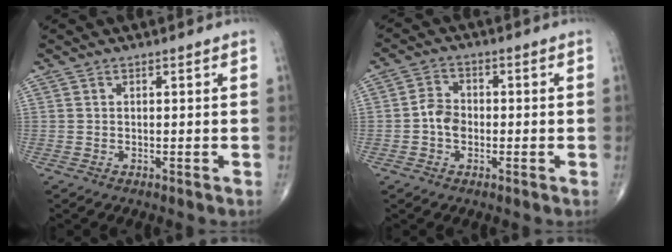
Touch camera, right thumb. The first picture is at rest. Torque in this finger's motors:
{"motor_torque": [0.18, 0.11, 0.55, -0.20, 0.02]}